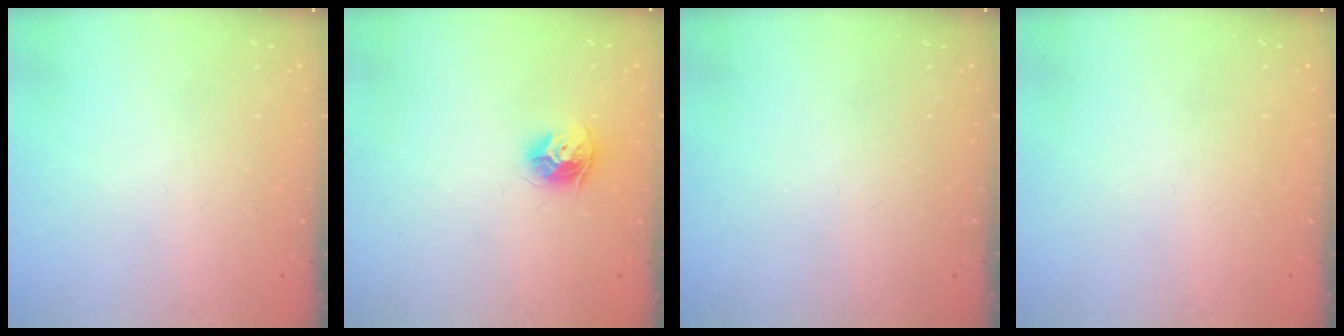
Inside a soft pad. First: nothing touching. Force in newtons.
{"total": 9.5, "press": 9.5, "slide": 0.3}
{"total": 0.0}
{"total": 0.7, "press": 0.7, "slide": 0.1}